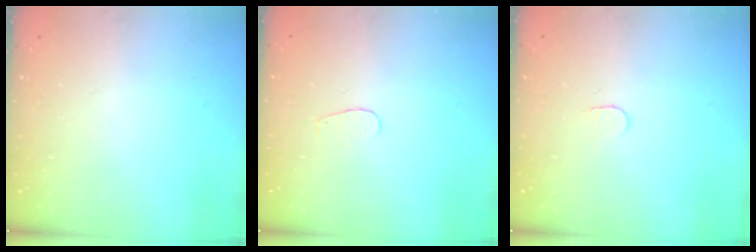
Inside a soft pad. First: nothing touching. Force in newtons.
{"total": 3.2, "press": 3.2, "slide": 0.3}
{"total": 3.7, "press": 3.6, "slide": 0.3}